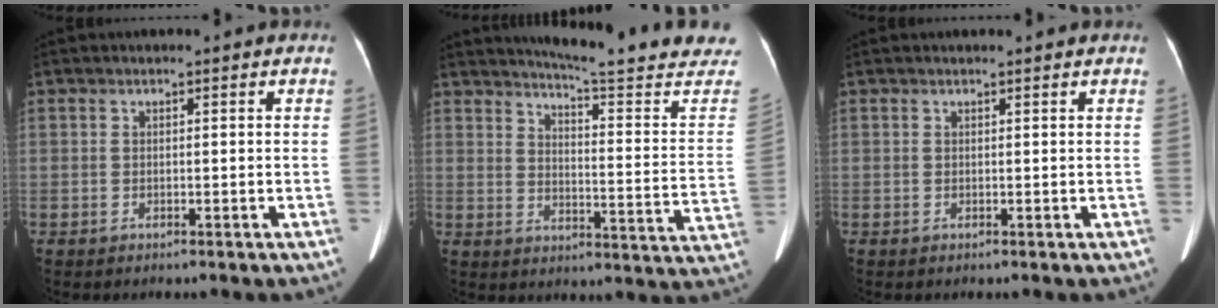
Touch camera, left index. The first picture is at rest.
{"total": 21.2, "force": [19.6, 0.0, 8.0], "torque": [-0.110, -0.098, 0.229]}
{"total": 1.5, "force": [1.4, 0.0, 0.5], "torque": [-0.008, 0.014, 0.017]}